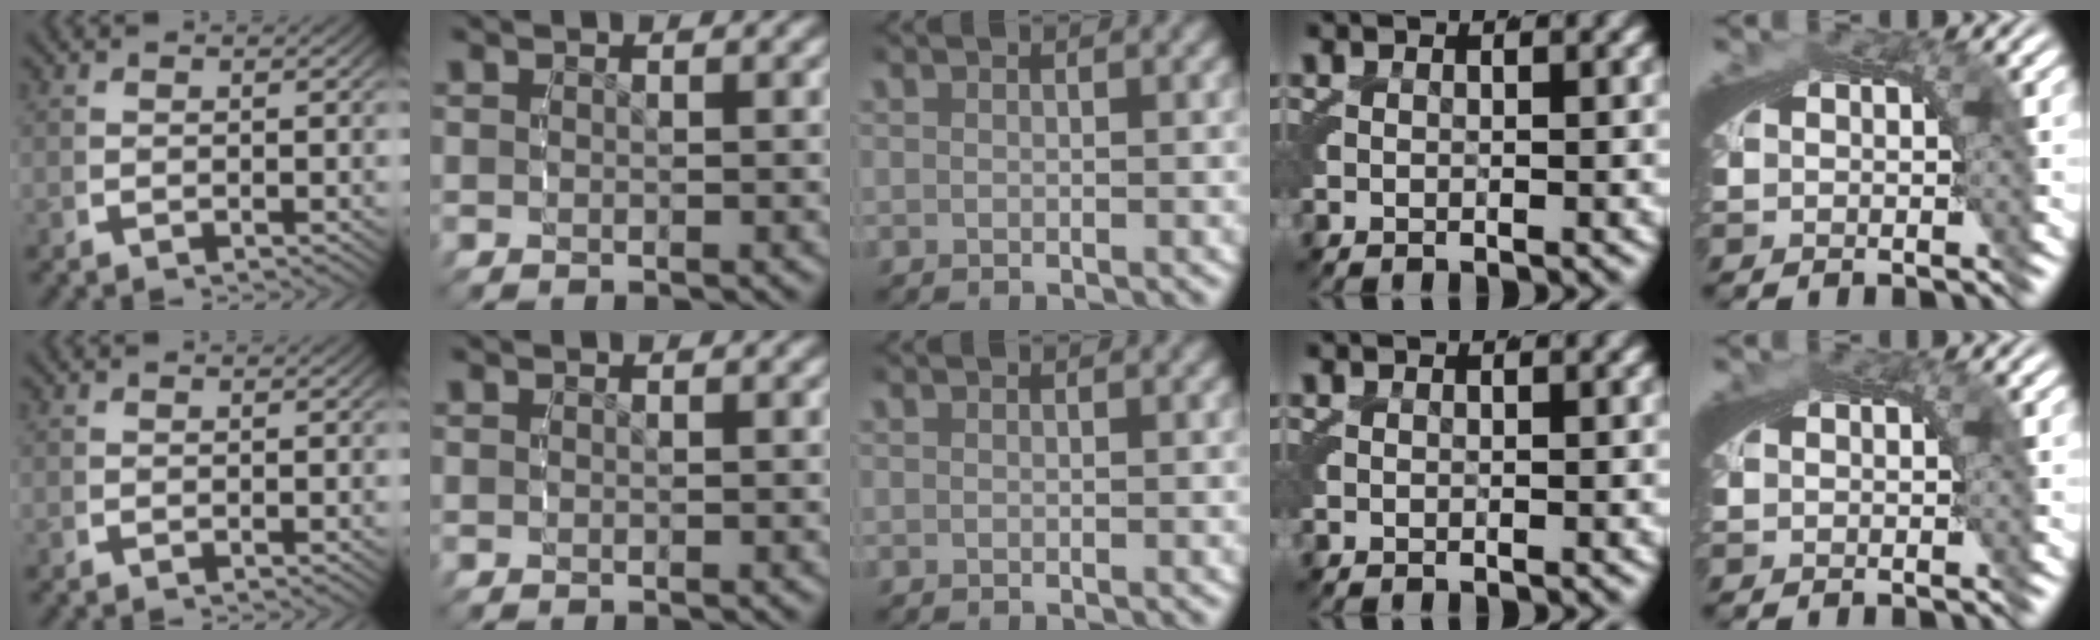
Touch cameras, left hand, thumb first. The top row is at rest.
{"little": {"total": 0.6, "force": [0.2, 0.2, 0.5], "torque": [-0.005, 0.003, 0.003]}}